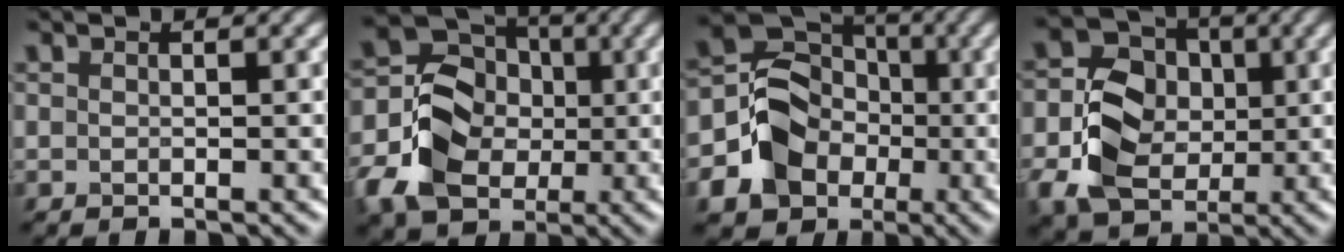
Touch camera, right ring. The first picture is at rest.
{"total": 9.4, "force": [-2.1, 7.8, 4.7], "torque": [-0.084, -0.013, -0.053]}
{"total": 8.7, "force": [-2.6, 7.6, 3.2], "torque": [-0.037, -0.008, -0.065]}
{"total": 7.5, "force": [-1.2, 6.1, 4.2], "torque": [-0.087, -0.003, -0.030]}